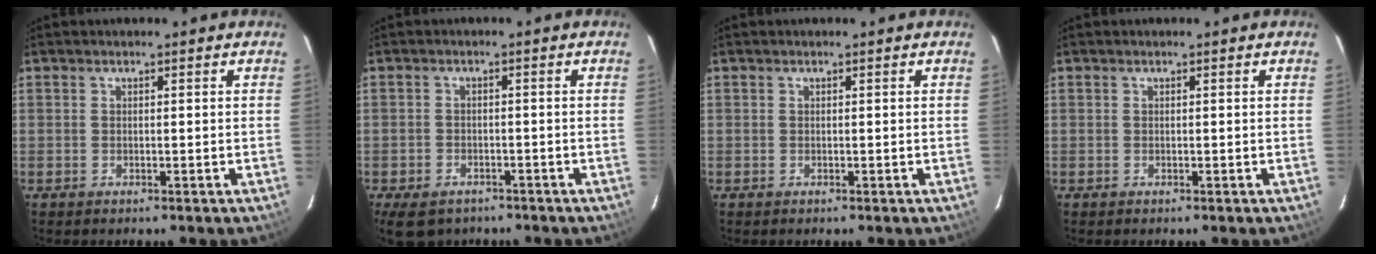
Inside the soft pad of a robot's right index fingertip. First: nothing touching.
{"total": 8.1, "force": [-5.6, 4.8, 3.4], "torque": [-0.083, -0.009, -0.084]}
{"total": 0.0}
{"total": 0.0}